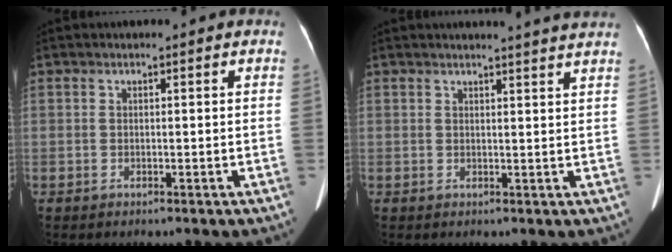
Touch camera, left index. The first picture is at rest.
{"total": 6.8, "force": [6.4, -1.0, 2.1], "torque": [-0.022, -0.026, 0.052]}